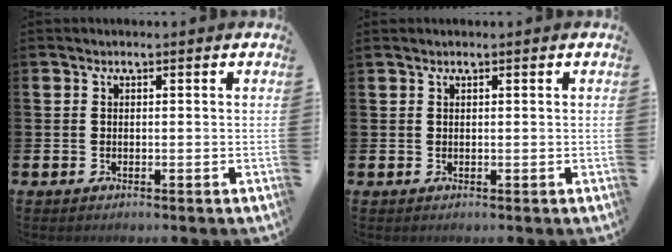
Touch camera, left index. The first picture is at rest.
{"total": 0.0}